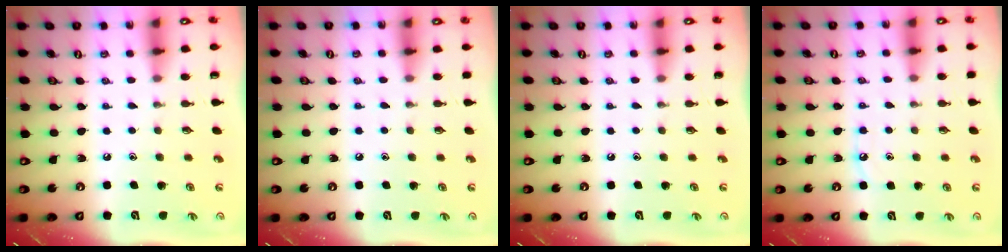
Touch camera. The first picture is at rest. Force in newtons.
{"total": 2.6, "press": 2.6, "slide": 0.4}
{"total": 0.0}
{"total": 4.3, "press": 4.2, "slide": 0.5}